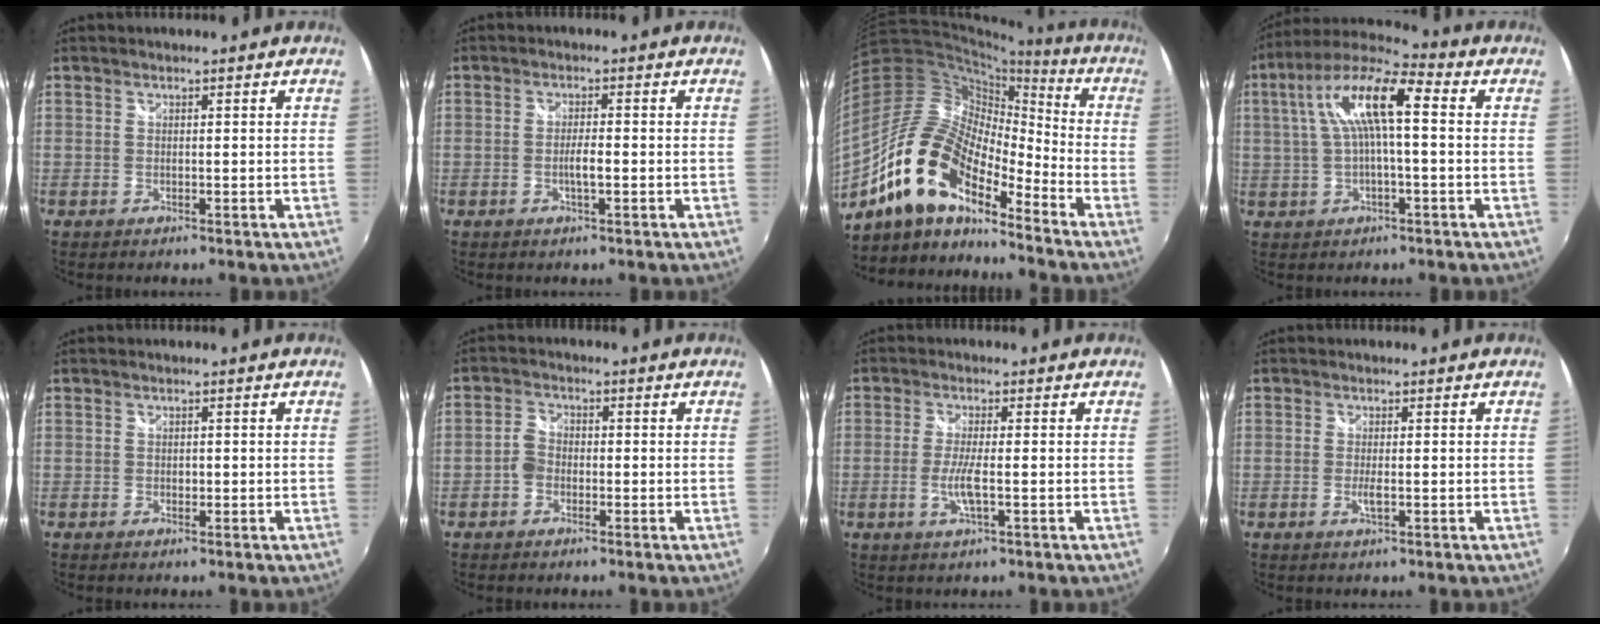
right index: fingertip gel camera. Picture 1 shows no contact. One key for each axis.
{"total": 2.4, "fx": -0.7, "fy": 0.3, "fz": 2.3, "tx": -0.042, "ty": 0.002, "tz": -0.013}
{"total": 17.3, "fx": -11.8, "fy": 6.6, "fz": 10.7, "tx": -0.191, "ty": -0.005, "tz": -0.240}
{"total": 12.8, "fx": 2.1, "fy": 3.1, "fz": 12.3, "tx": -0.233, "ty": 0.028, "tz": 0.032}
{"total": 0.6, "fx": -0.1, "fy": 0.6, "fz": 0.2, "tx": 0.000, "ty": 0.000, "tz": -0.001}
{"total": 2.9, "fx": -1.2, "fy": 2.2, "fz": 1.4, "tx": -0.027, "ty": 0.008, "tz": -0.028}
{"total": 4.3, "fx": -1.1, "fy": 0.3, "fz": 4.1, "tx": -0.086, "ty": -0.007, "tz": -0.023}
{"total": 1.8, "fx": -0.4, "fy": 0.3, "fz": 1.7, "tx": -0.033, "ty": -0.004, "tz": -0.007}